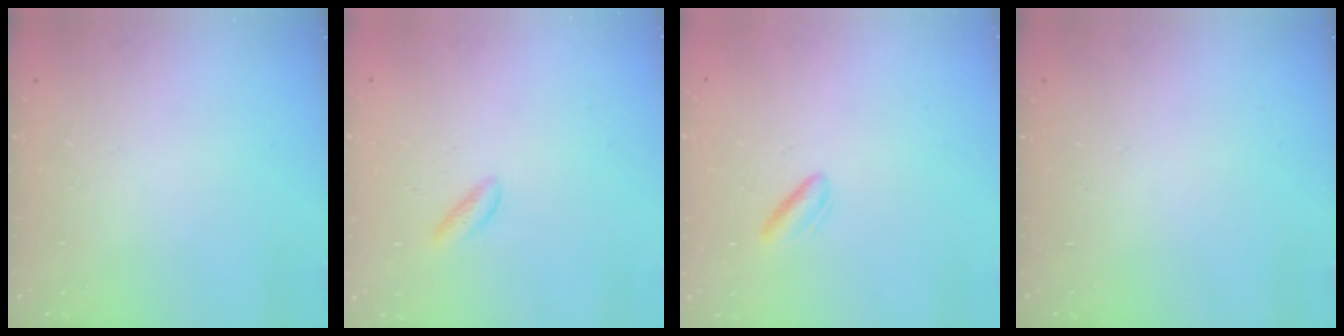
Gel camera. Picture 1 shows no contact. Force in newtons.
{"total": 2.3, "press": 2.2, "slide": 0.9}
{"total": 2.9, "press": 2.6, "slide": 1.3}
{"total": 0.0}